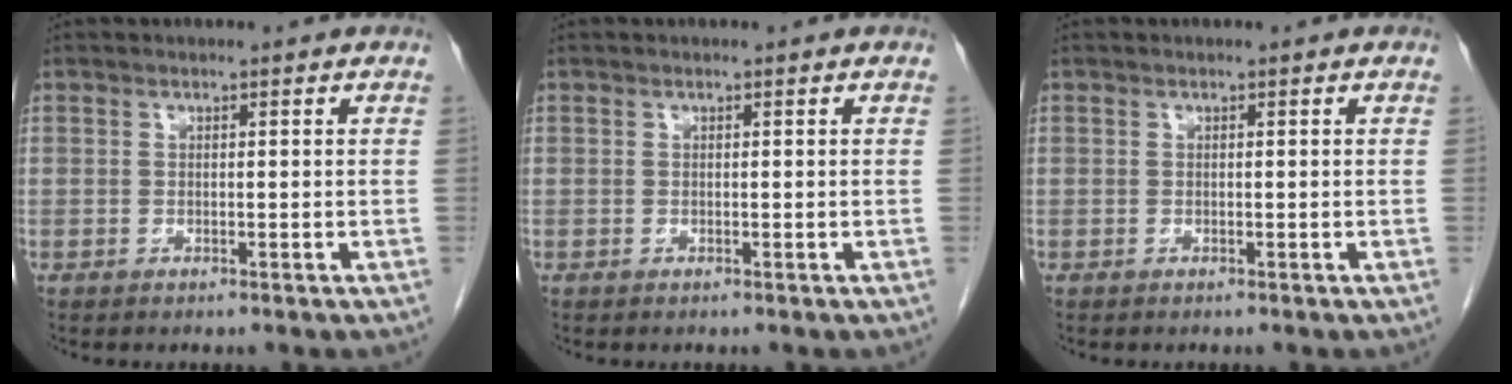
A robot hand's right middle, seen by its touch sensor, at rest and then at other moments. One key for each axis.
{"total": 0.0}
{"total": 0.0}